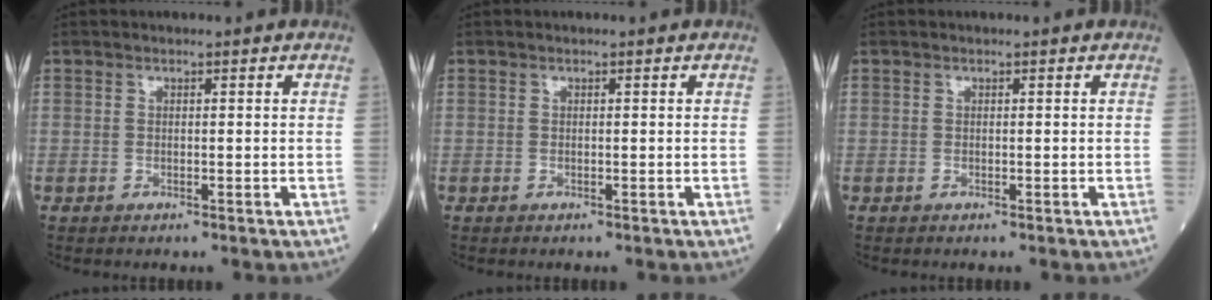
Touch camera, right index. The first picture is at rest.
{"total": 0.0}
{"total": 0.0}